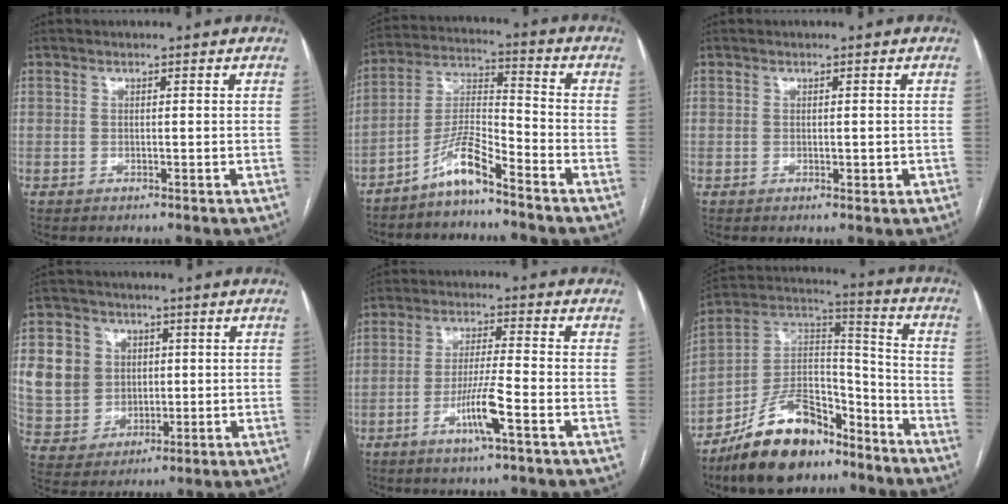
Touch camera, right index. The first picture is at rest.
{"total": 7.6, "force": [-5.8, 0.6, 4.9], "torque": [-0.107, 0.003, -0.115]}
{"total": 1.2, "force": [-0.1, 0.7, 1.0], "torque": [-0.015, 0.002, 0.003]}
{"total": 10.0, "force": [2.1, 9.1, 3.7], "torque": [-0.098, 0.026, 0.052]}
{"total": 6.9, "force": [-3.1, -0.2, 6.2], "torque": [-0.119, -0.006, -0.058]}
{"total": 17.6, "force": [-12.9, 7.5, 9.3], "torque": [-0.163, 0.039, -0.222]}